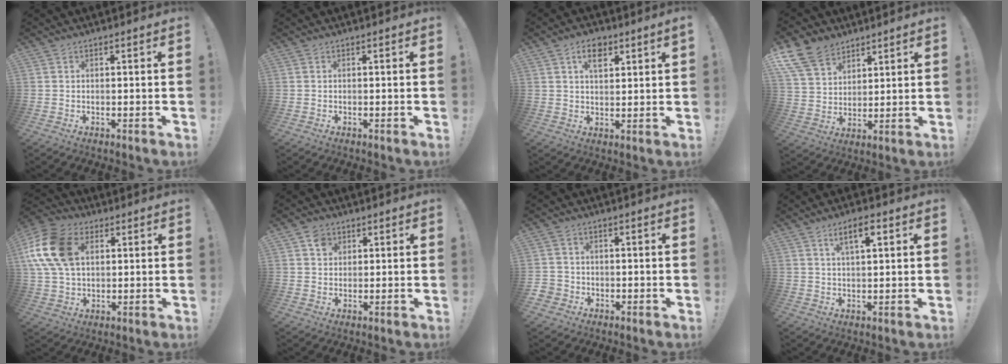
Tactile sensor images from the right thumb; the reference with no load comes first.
{"total": 0.0}
{"total": 6.2, "force": [3.4, 3.0, 4.2], "torque": [-0.078, -0.003, 0.060]}
{"total": 12.6, "force": [8.6, 8.0, 4.4], "torque": [-0.096, -0.048, 0.172]}
{"total": 18.3, "force": [4.7, 12.8, 12.2], "torque": [-0.243, 0.000, 0.092]}
{"total": 4.1, "force": [1.8, 3.5, 1.2], "torque": [-0.017, -0.001, 0.032]}
{"total": 3.2, "force": [-0.7, 3.0, 0.9], "torque": [-0.016, 0.004, -0.013]}
{"total": 5.9, "force": [2.5, 1.1, 5.3], "torque": [-0.091, 0.000, 0.035]}